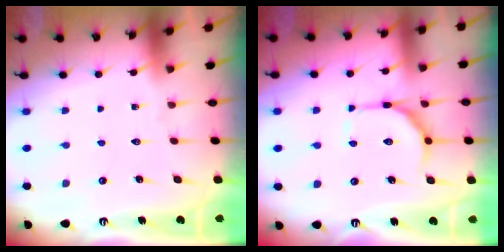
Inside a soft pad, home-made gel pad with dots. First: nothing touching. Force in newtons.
{"total": 8.4, "press": 8.4, "slide": 1.0}